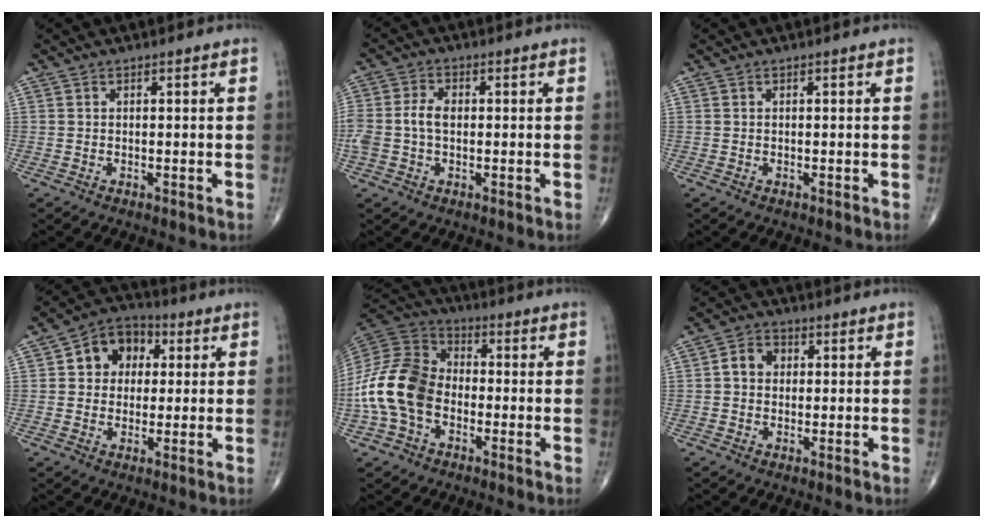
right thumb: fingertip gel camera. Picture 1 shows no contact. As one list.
[{"total": 6.1, "force": [-0.3, 4.0, 4.6], "torque": [-0.115, 0.019, -0.005]}, {"total": 0.0}, {"total": 9.6, "force": [2.2, 7.7, 5.3], "torque": [-0.046, 0.014, 0.024]}, {"total": 15.9, "force": [-3.4, 11.3, 10.7], "torque": [-0.211, 0.038, -0.075]}, {"total": 4.5, "force": [0.4, 3.7, 2.5], "torque": [-0.030, 0.014, 0.000]}]